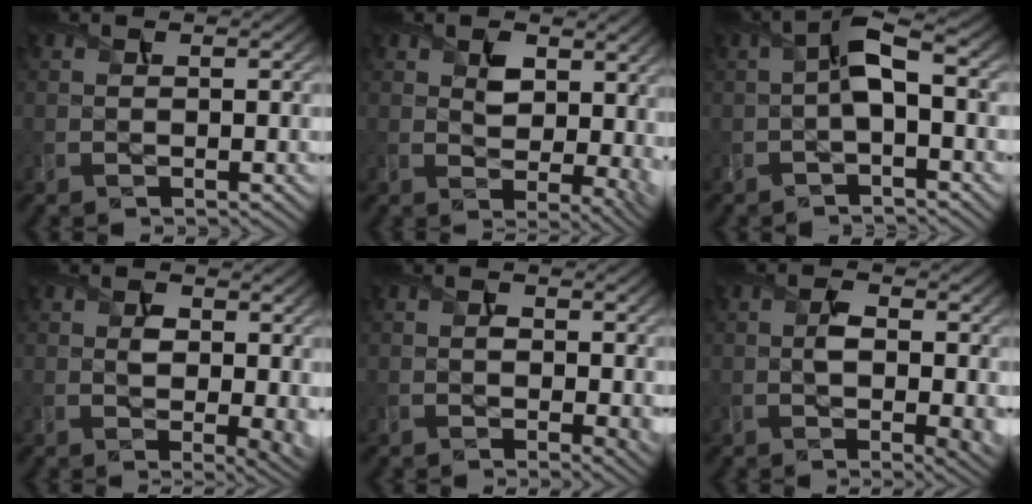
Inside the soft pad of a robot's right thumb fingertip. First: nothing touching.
{"total": 6.5, "force": [1.9, 4.0, 4.7], "torque": [-0.072, -0.006, 0.033]}
{"total": 4.6, "force": [-0.5, 1.6, 4.3], "torque": [-0.089, 0.014, -0.018]}
{"total": 4.5, "force": [0.6, 2.6, 3.7], "torque": [-0.054, -0.007, 0.013]}
{"total": 2.3, "force": [0.0, 1.3, 1.9], "torque": [-0.025, -0.009, 0.001]}
{"total": 4.8, "force": [-0.1, 2.4, 4.1], "torque": [-0.068, -0.008, 0.000]}